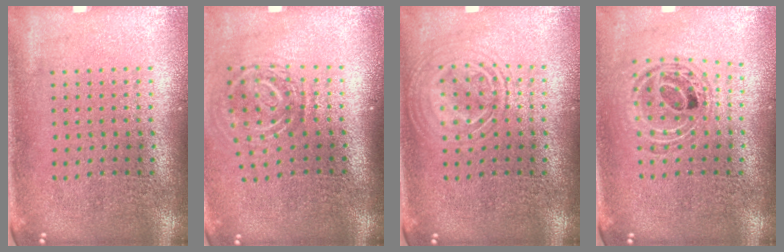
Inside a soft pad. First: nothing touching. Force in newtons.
{"total": 1.9, "press": 1.2, "slide": 1.5}
{"total": 2.4, "press": 2.4, "slide": 0.3}
{"total": 0.7, "press": 0.7, "slide": 0.2}